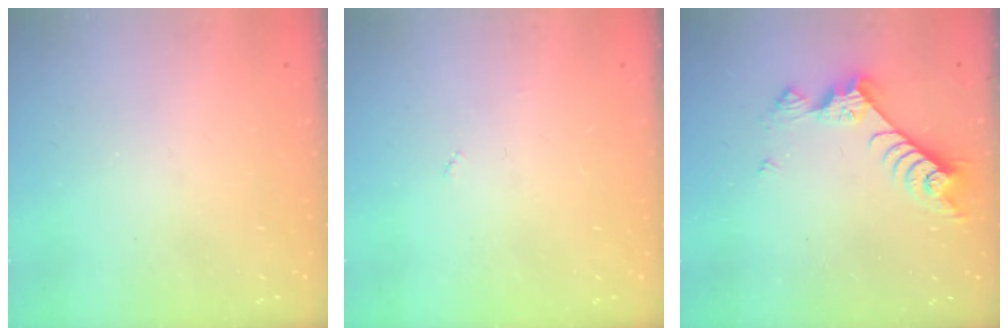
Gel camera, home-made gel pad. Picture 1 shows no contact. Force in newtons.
{"total": 2.7, "press": 2.7, "slide": 0.4}
{"total": 8.4, "press": 8.3, "slide": 0.8}